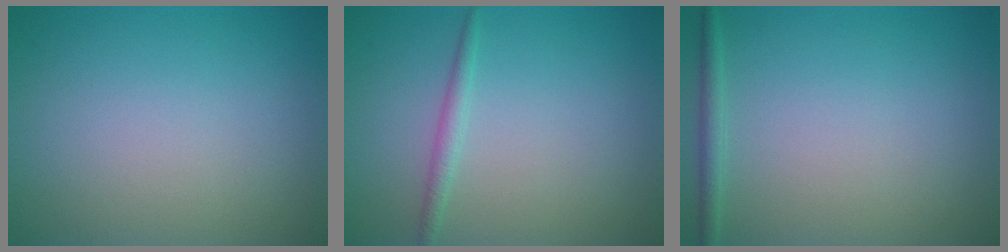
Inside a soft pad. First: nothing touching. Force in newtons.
{"total": 1.3, "press": 1.3, "slide": 0.1}
{"total": 1.3, "press": 1.3, "slide": 0.1}